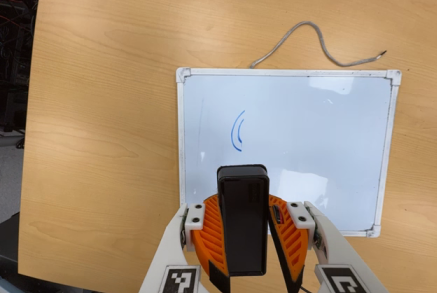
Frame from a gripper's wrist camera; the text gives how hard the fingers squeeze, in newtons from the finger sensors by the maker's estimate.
{"total": 9.6, "left": 9.4, "right": 9.7}